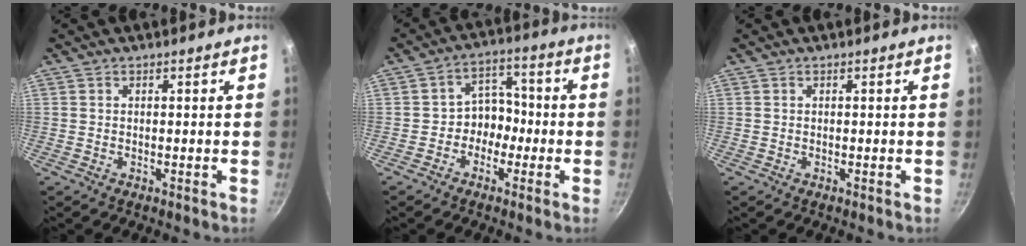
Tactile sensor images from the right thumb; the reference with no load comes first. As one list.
[{"total": 6.3, "force": [-2.0, 5.2, 3.0], "torque": [0.007, 0.036, -0.042]}, {"total": 0.0}]